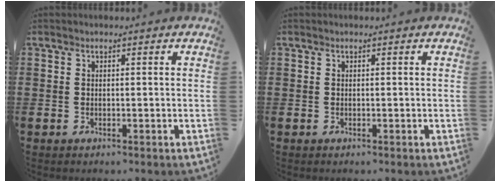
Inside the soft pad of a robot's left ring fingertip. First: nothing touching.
{"total": 0.0}